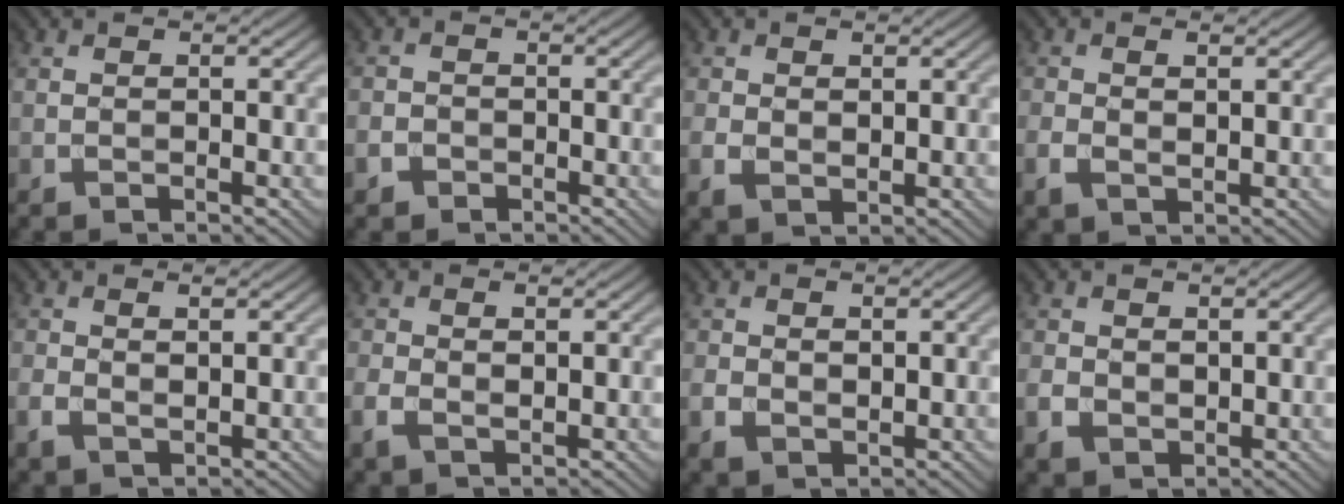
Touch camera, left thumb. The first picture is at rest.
{"total": 2.3, "force": [-1.3, 1.7, 0.6], "torque": [-0.007, -0.003, -0.030]}
{"total": 2.4, "force": [0.0, 1.7, 1.7], "torque": [-0.037, -0.007, 0.005]}
{"total": 2.4, "force": [0.1, 1.3, 2.0], "torque": [-0.043, -0.006, 0.004]}
{"total": 2.3, "force": [0.3, 1.2, 2.0], "torque": [-0.043, -0.005, 0.009]}
{"total": 2.7, "force": [-0.2, 1.5, 2.3], "torque": [-0.050, -0.006, -0.001]}
{"total": 2.8, "force": [-0.2, 2.0, 1.9], "torque": [-0.039, -0.007, 0.000]}
{"total": 2.9, "force": [0.2, 2.3, 1.6], "torque": [-0.041, -0.007, 0.007]}